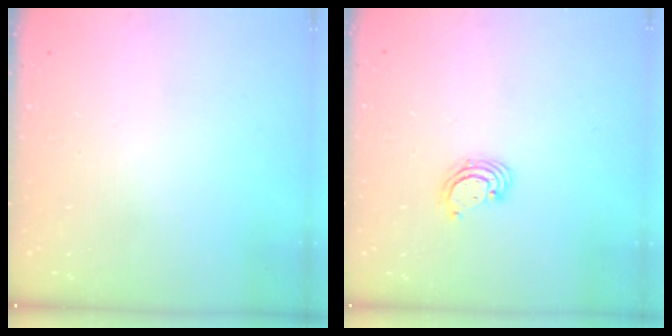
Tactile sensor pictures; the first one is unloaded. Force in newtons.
{"total": 3.3, "press": 3.3, "slide": 0.2}